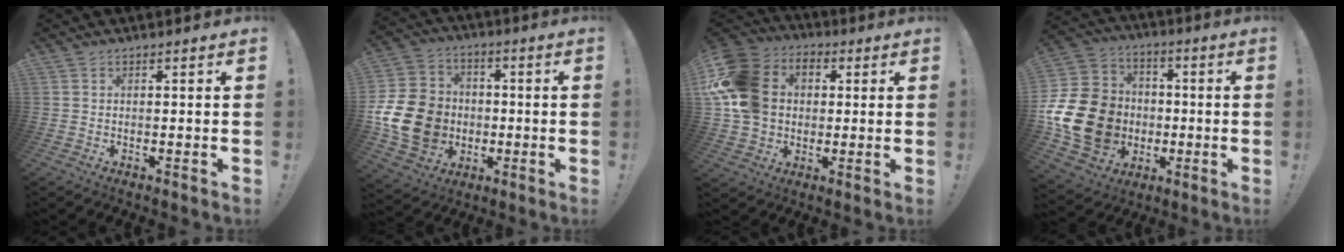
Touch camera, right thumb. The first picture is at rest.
{"total": 18.0, "force": [-3.9, 14.9, 9.3], "torque": [-0.169, 0.035, -0.053]}
{"total": 18.4, "force": [2.1, 15.0, 10.4], "torque": [-0.187, 0.013, 0.051]}
{"total": 21.5, "force": [-4.1, 17.9, 11.3], "torque": [-0.212, 0.032, -0.037]}